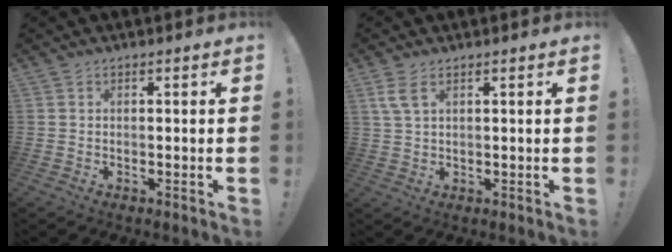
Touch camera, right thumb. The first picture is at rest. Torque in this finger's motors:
{"motor_torque": [0.04, 0.06, 0.37, 0.26, 0.01]}